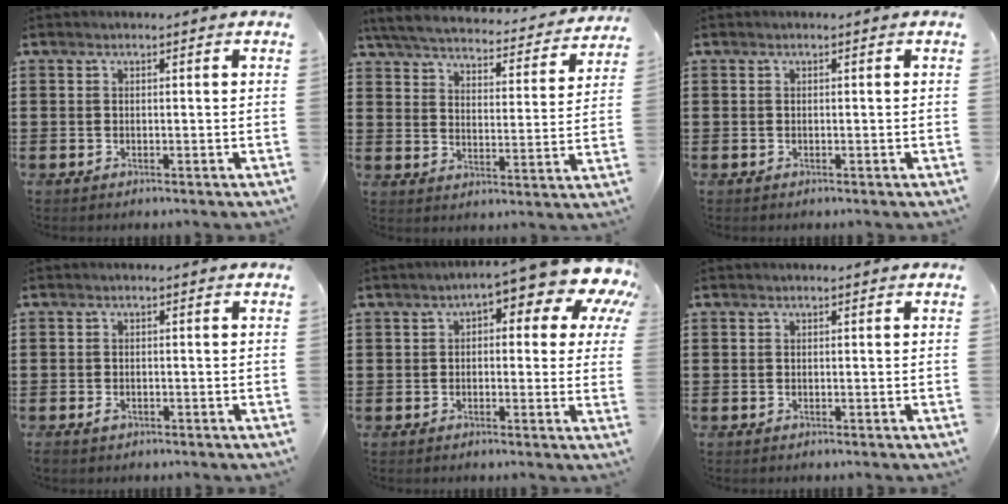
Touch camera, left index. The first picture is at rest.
{"total": 4.9, "force": [4.8, 0.2, 1.2], "torque": [-0.050, -0.034, 0.078]}
{"total": 0.0}
{"total": 1.0, "force": [-0.6, 0.5, 0.7], "torque": [-0.016, -0.002, -0.011]}
{"total": 7.8, "force": [5.0, 2.2, 5.6], "torque": [-0.083, -0.043, 0.074]}
{"total": 0.0}